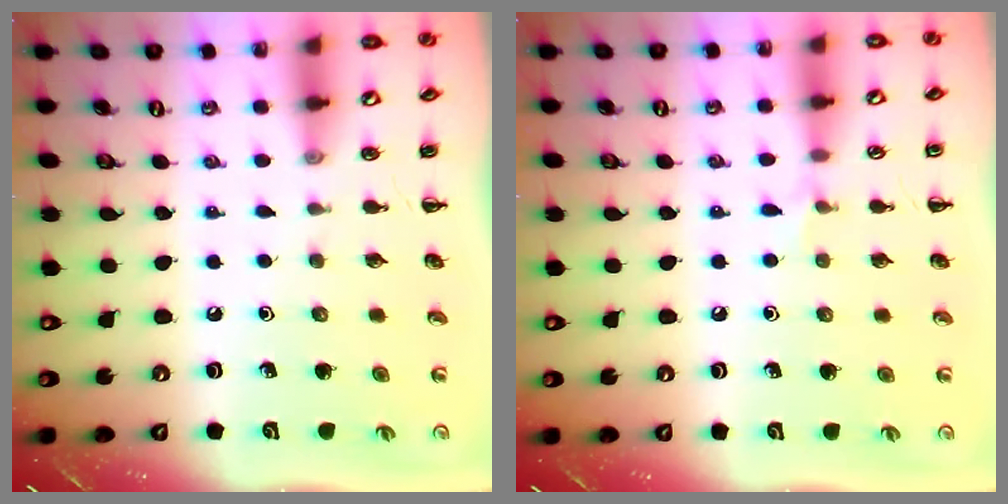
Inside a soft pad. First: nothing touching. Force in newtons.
{"total": 3.7, "press": 3.5, "slide": 1.3}